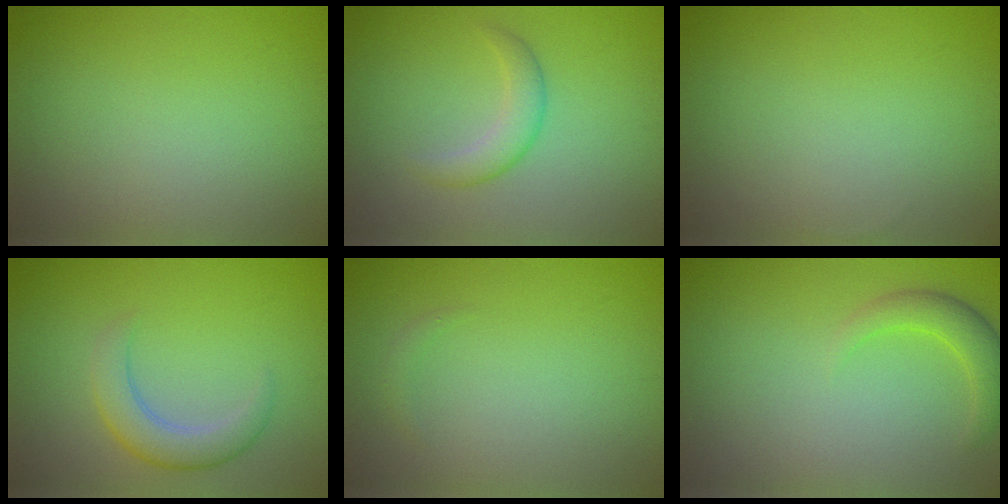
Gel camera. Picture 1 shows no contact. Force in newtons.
{"total": 2.3, "press": 2.3, "slide": 0.0}
{"total": 0.0}
{"total": 3.3, "press": 3.3, "slide": 0.3}
{"total": 0.6, "press": 0.6, "slide": 0.0}
{"total": 2.4, "press": 2.4, "slide": 0.1}